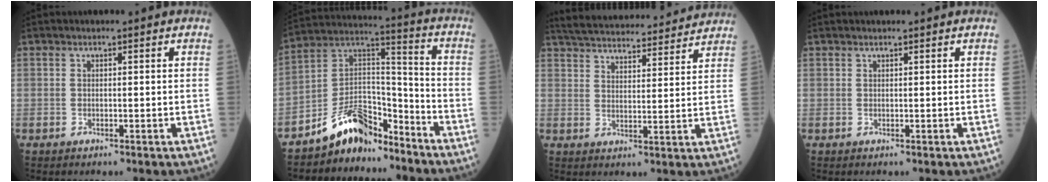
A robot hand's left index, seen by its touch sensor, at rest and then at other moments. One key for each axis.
{"total": 10.8, "fx": -9.1, "fy": 4.3, "fz": 3.8, "tx": -0.072, "ty": 0.038, "tz": -0.172}
{"total": 21.4, "fx": 20.2, "fy": 2.9, "fz": 6.5, "tx": -0.113, "ty": 0.019, "tz": 0.277}
{"total": 0.8, "fx": 0.8, "fy": 0.1, "fz": 0.1, "tx": -0.010, "ty": 0.018, "tz": 0.013}